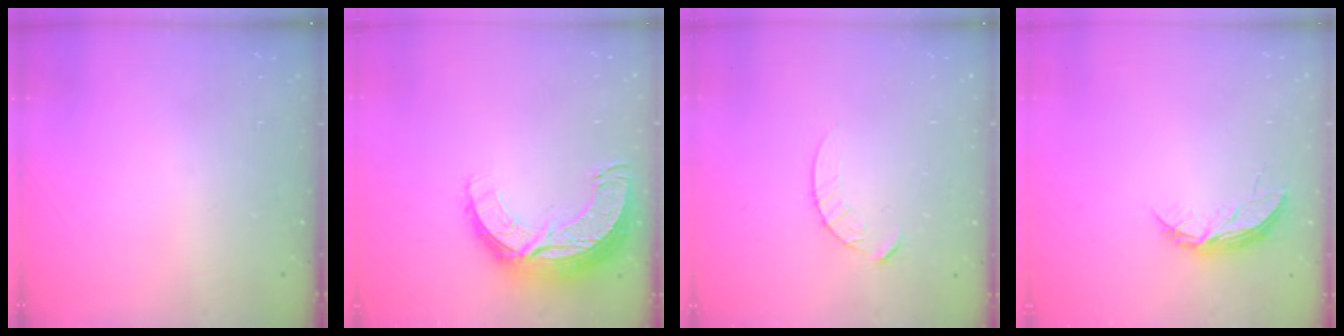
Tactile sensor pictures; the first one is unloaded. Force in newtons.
{"total": 12.7, "press": 12.6, "slide": 0.9}
{"total": 4.7, "press": 4.7, "slide": 0.5}
{"total": 5.5, "press": 5.5, "slide": 0.5}